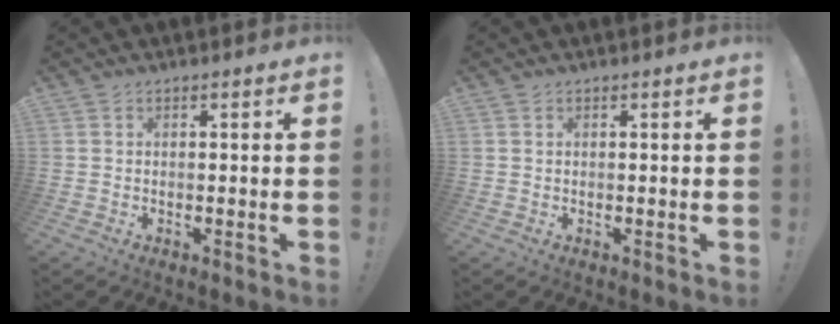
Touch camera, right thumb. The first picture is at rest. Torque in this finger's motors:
{"motor_torque": [0.11, 0.00, 0.17, -0.43, -0.08]}